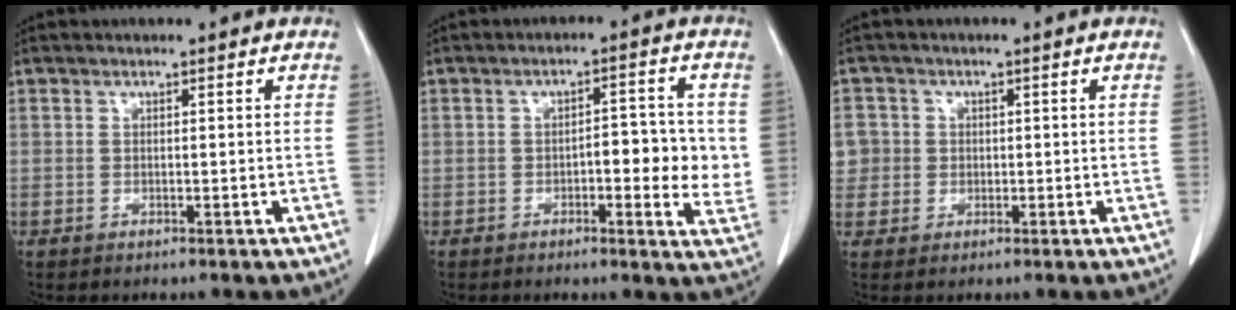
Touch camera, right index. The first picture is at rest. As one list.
[{"total": 7.8, "force": [-0.4, 2.7, 7.3], "torque": [-0.082, 0.005, -0.007]}, {"total": 4.6, "force": [0.4, 4.6, 0.3], "torque": [0.003, 0.017, 0.010]}]